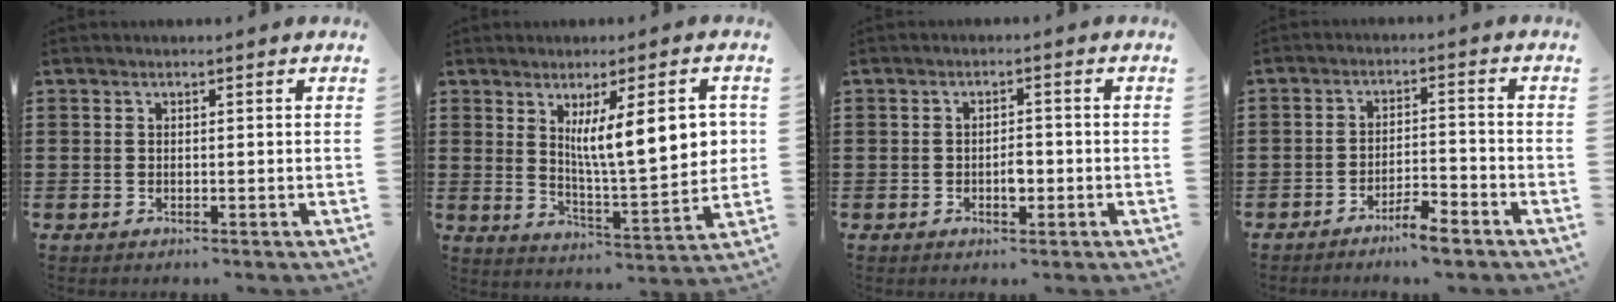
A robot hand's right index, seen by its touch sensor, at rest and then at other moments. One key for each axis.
{"total": 11.3, "fx": 3.2, "fy": 2.4, "fz": 10.6, "tx": -0.175, "ty": -0.006, "tz": 0.050}
{"total": 2.5, "fx": -0.7, "fy": 1.1, "fz": 2.1, "tx": -0.039, "ty": 0.002, "tz": -0.013}
{"total": 4.0, "fx": -3.7, "fy": 0.3, "fz": 1.6, "tx": -0.031, "ty": 0.006, "tz": -0.071}